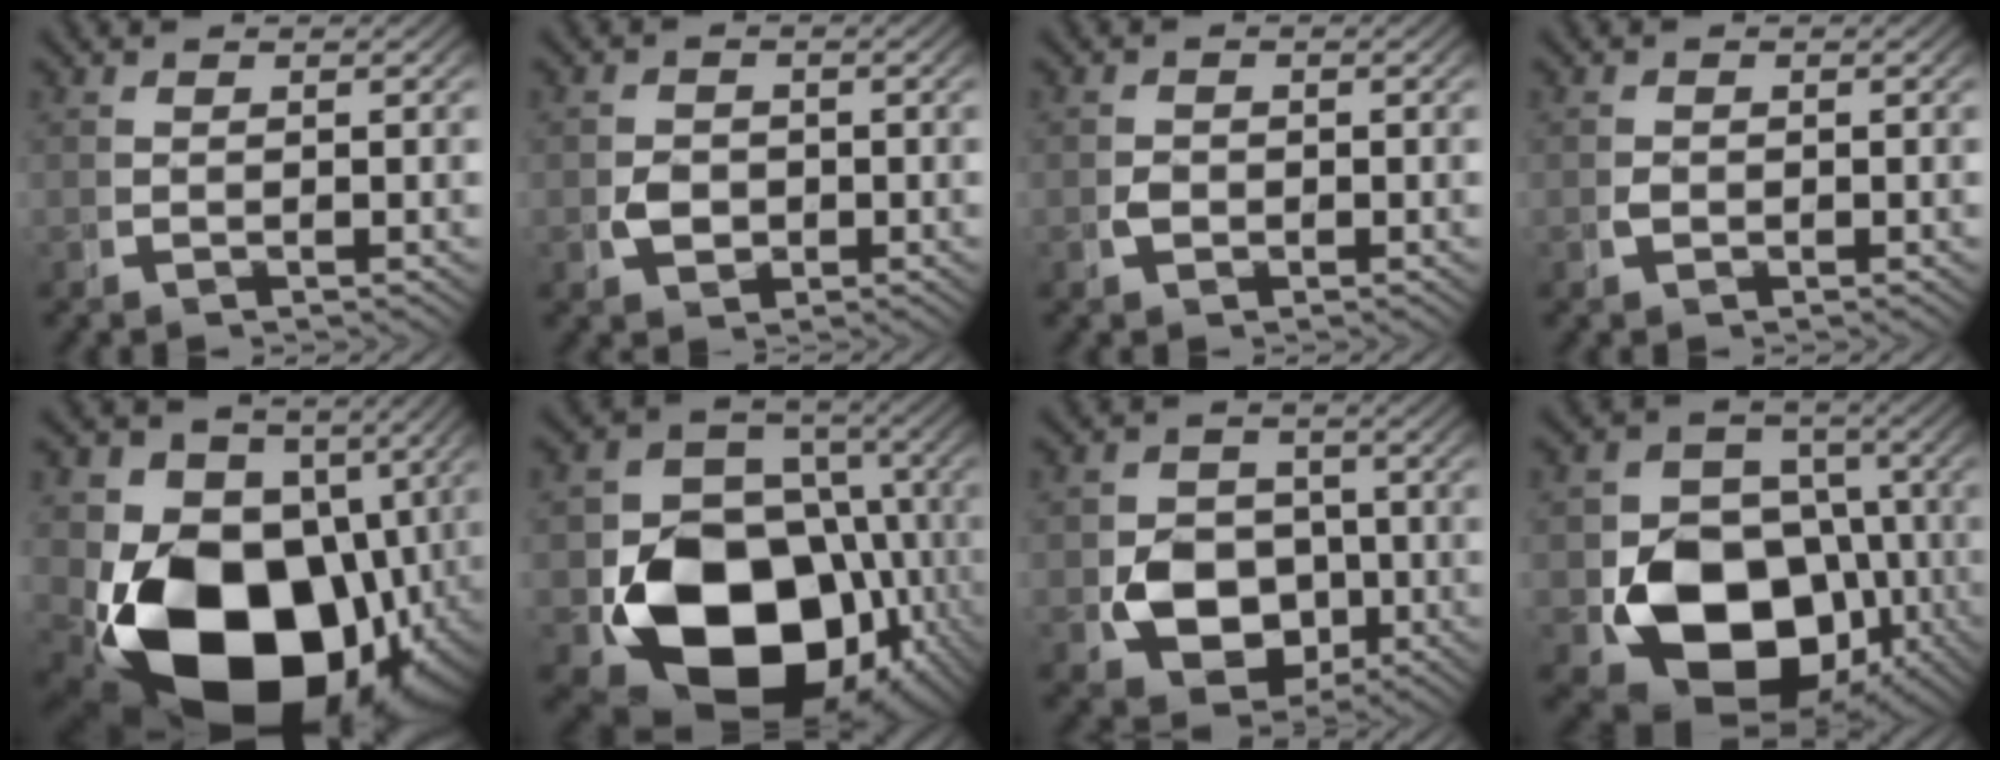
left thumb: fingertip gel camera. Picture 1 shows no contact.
{"total": 2.3, "force": [-0.4, 2.0, 1.1], "torque": [-0.018, -0.012, 0.001]}
{"total": 1.0, "force": [-0.4, 0.9, 0.3], "torque": [-0.010, -0.010, -0.004]}
{"total": 0.6, "force": [-0.2, 0.5, 0.2], "torque": [-0.010, -0.009, 0.000]}
{"total": 22.7, "force": [-4.6, 16.2, 15.3], "torque": [-0.287, -0.110, -0.037]}
{"total": 20.4, "force": [-5.4, 14.4, 13.4], "torque": [-0.230, -0.083, -0.051]}
{"total": 9.3, "force": [-1.7, 7.9, 4.7], "torque": [-0.090, -0.046, -0.014]}
{"total": 15.1, "force": [-4.0, 11.6, 8.8], "torque": [-0.166, -0.077, -0.037]}